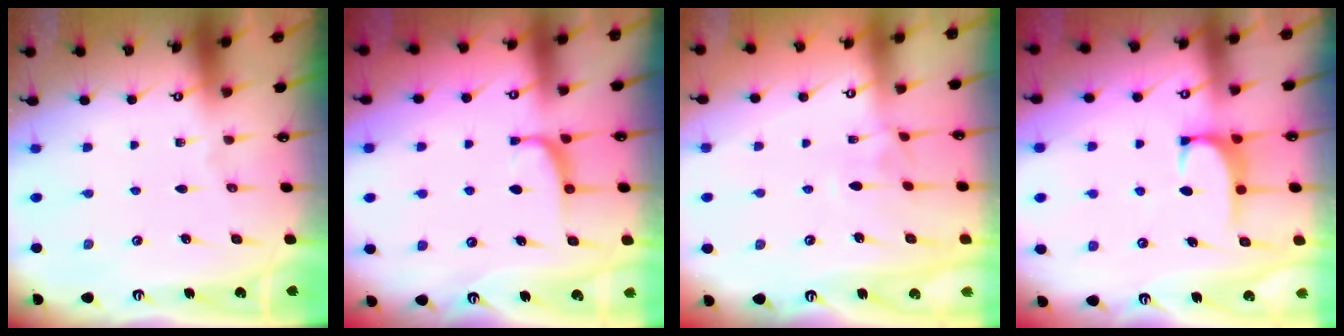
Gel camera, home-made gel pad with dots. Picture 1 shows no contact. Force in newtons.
{"total": 1.6, "press": 1.5, "slide": 0.5}
{"total": 1.9, "press": 1.8, "slide": 0.7}
{"total": 0.6, "press": 0.4, "slide": 0.5}